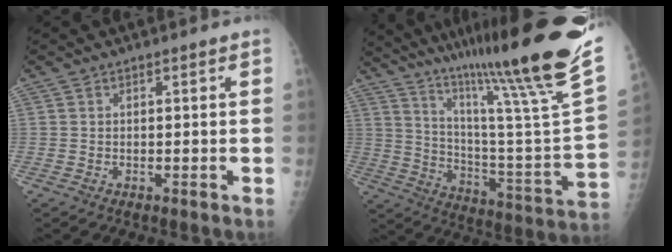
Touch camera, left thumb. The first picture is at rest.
{"total": 34.7, "force": [24.4, 2.5, 24.5], "torque": [-0.338, -0.122, 0.362]}